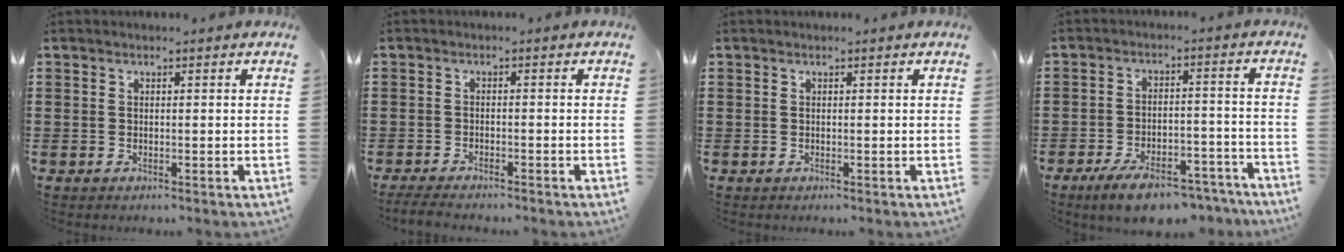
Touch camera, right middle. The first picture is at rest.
{"total": 1.9, "force": [-1.8, 0.0, 0.6], "torque": [-0.018, -0.001, -0.039]}
{"total": 0.0}
{"total": 7.6, "force": [-6.4, 1.6, 3.7], "torque": [-0.061, 0.013, -0.118]}